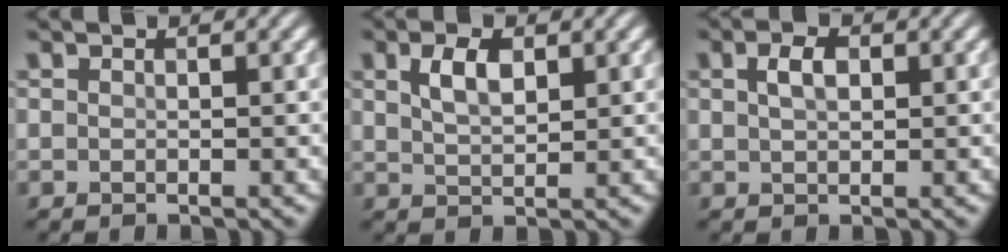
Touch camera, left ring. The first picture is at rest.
{"total": 2.8, "force": [1.2, 1.3, 2.2], "torque": [-0.047, 0.003, 0.027]}
{"total": 2.0, "force": [0.7, 1.1, 1.5], "torque": [-0.031, 0.003, 0.011]}